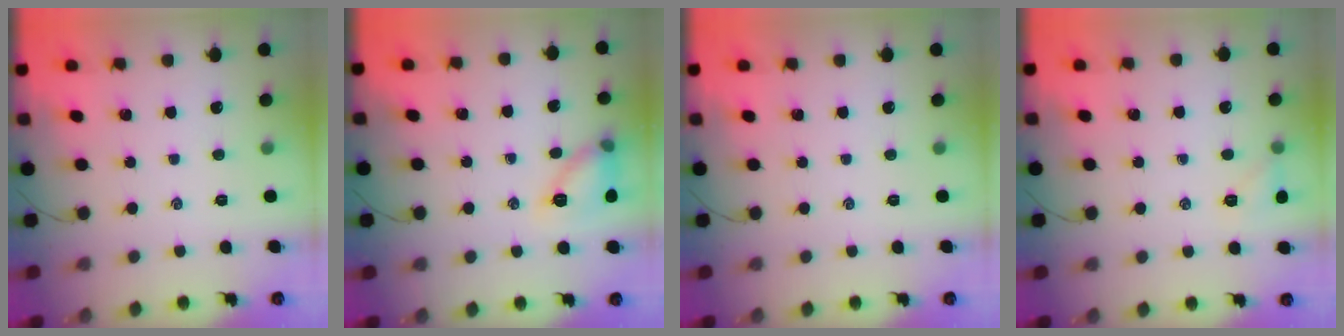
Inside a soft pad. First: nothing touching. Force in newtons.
{"total": 11.3, "press": 11.3, "slide": 0.4}
{"total": 0.0}
{"total": 5.9, "press": 5.6, "slide": 1.7}